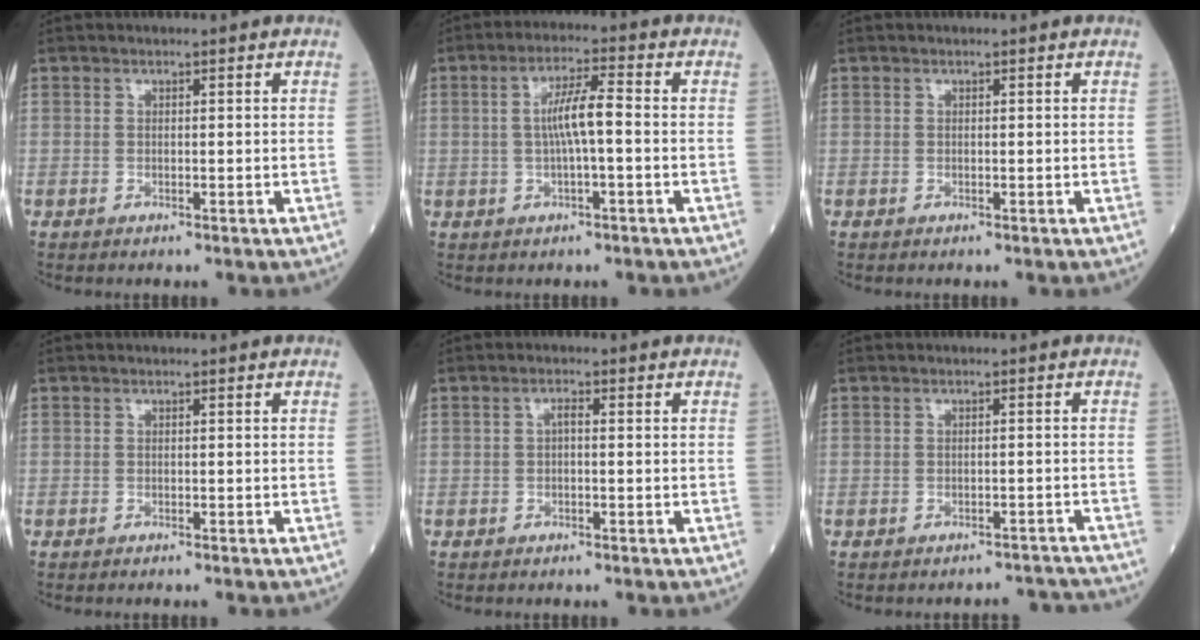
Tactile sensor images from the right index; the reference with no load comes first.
{"total": 5.7, "force": [-0.1, 0.5, 5.7], "torque": [-0.104, 0.012, -0.002]}
{"total": 0.0}
{"total": 0.7, "force": [-0.6, 0.1, 0.3], "torque": [-0.001, -0.001, -0.009]}
{"total": 1.2, "force": [-0.1, 0.3, 1.1], "torque": [-0.019, 0.003, -0.003]}
{"total": 4.1, "force": [-4.0, 0.7, -0.5], "torque": [0.018, 0.008, -0.042]}